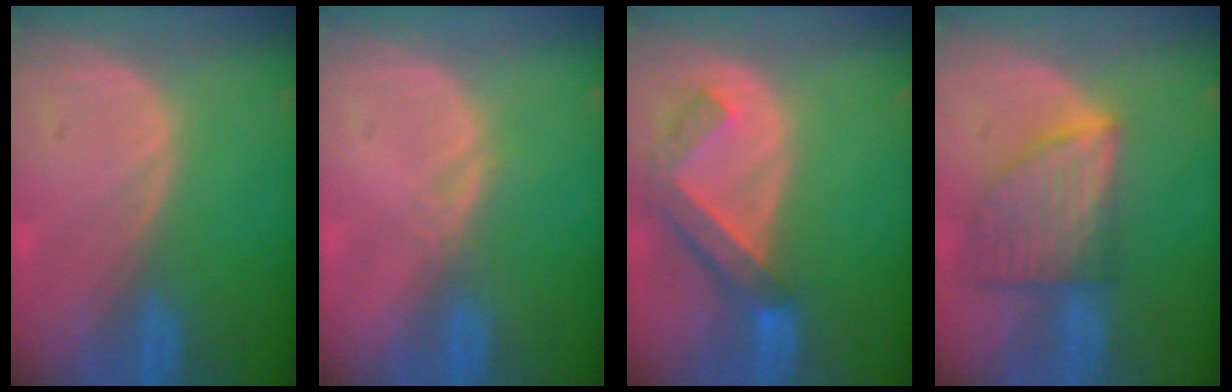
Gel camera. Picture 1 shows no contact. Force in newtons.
{"total": 1.2, "press": 1.0, "slide": 0.7}
{"total": 6.3, "press": 5.9, "slide": 2.2}
{"total": 8.0, "press": 7.3, "slide": 3.2}